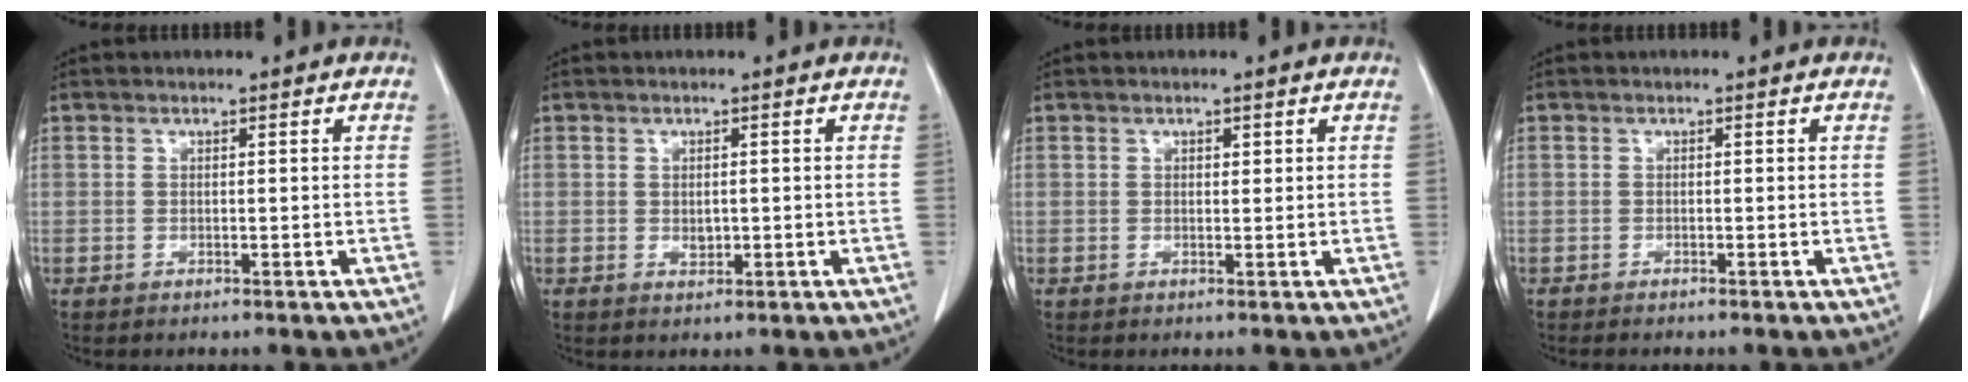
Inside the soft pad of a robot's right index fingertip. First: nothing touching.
{"total": 1.4, "force": [-0.1, 0.9, 1.1], "torque": [-0.018, -0.002, 0.003]}
{"total": 0.8, "force": [0.4, 0.5, 0.6], "torque": [-0.007, -0.002, 0.006]}
{"total": 1.7, "force": [-1.5, 0.1, 0.8], "torque": [-0.012, -0.002, -0.017]}